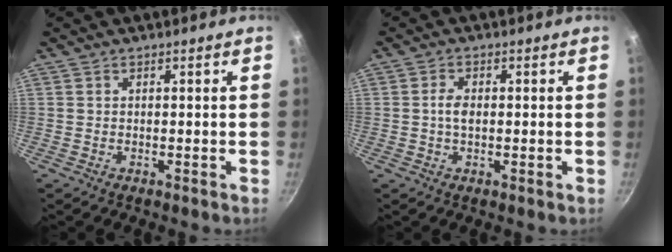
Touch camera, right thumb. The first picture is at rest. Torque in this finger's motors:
{"motor_torque": [0.56, 0.53, 0.55, -0.06, 0.05]}